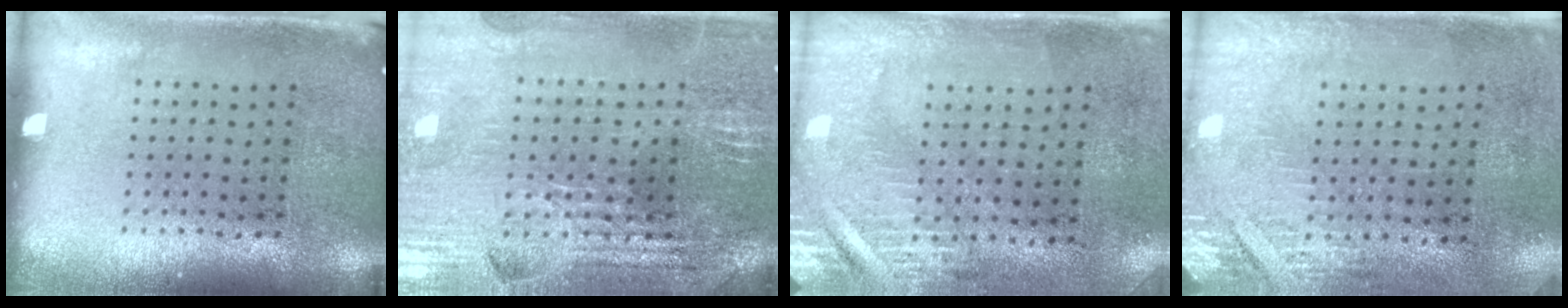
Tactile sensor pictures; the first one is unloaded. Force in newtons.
{"total": 2.9, "press": 2.9, "slide": 0.5}
{"total": 2.9, "press": 2.5, "slide": 1.5}
{"total": 2.9, "press": 2.5, "slide": 1.4}